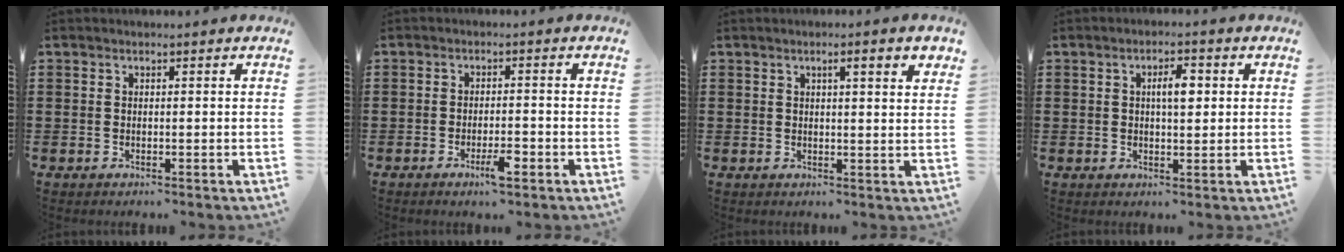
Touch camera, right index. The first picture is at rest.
{"total": 3.8, "force": [-2.0, 0.8, 3.1], "torque": [-0.064, -0.005, -0.039]}
{"total": 2.9, "force": [1.3, 0.3, 2.6], "torque": [-0.044, -0.001, 0.018]}
{"total": 3.9, "force": [0.7, 1.4, 3.6], "torque": [-0.063, 0.005, 0.006]}